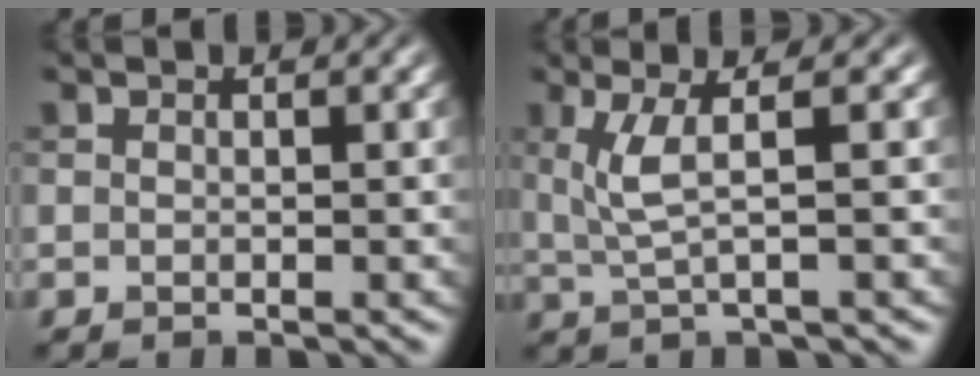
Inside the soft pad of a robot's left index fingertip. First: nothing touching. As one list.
[{"total": 3.2, "force": [0.6, 0.5, 3.1], "torque": [-0.067, 0.001, 0.014]}]